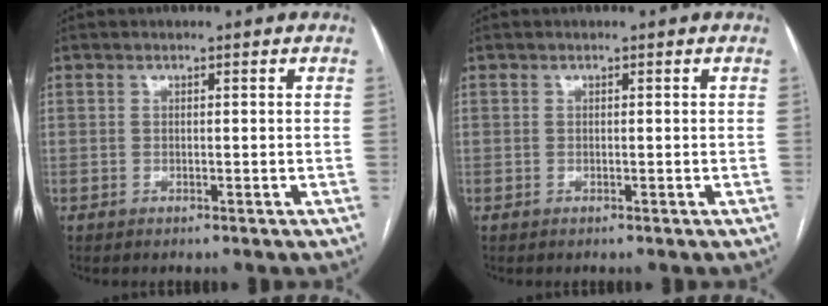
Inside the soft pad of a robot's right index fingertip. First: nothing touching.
{"total": 0.0}